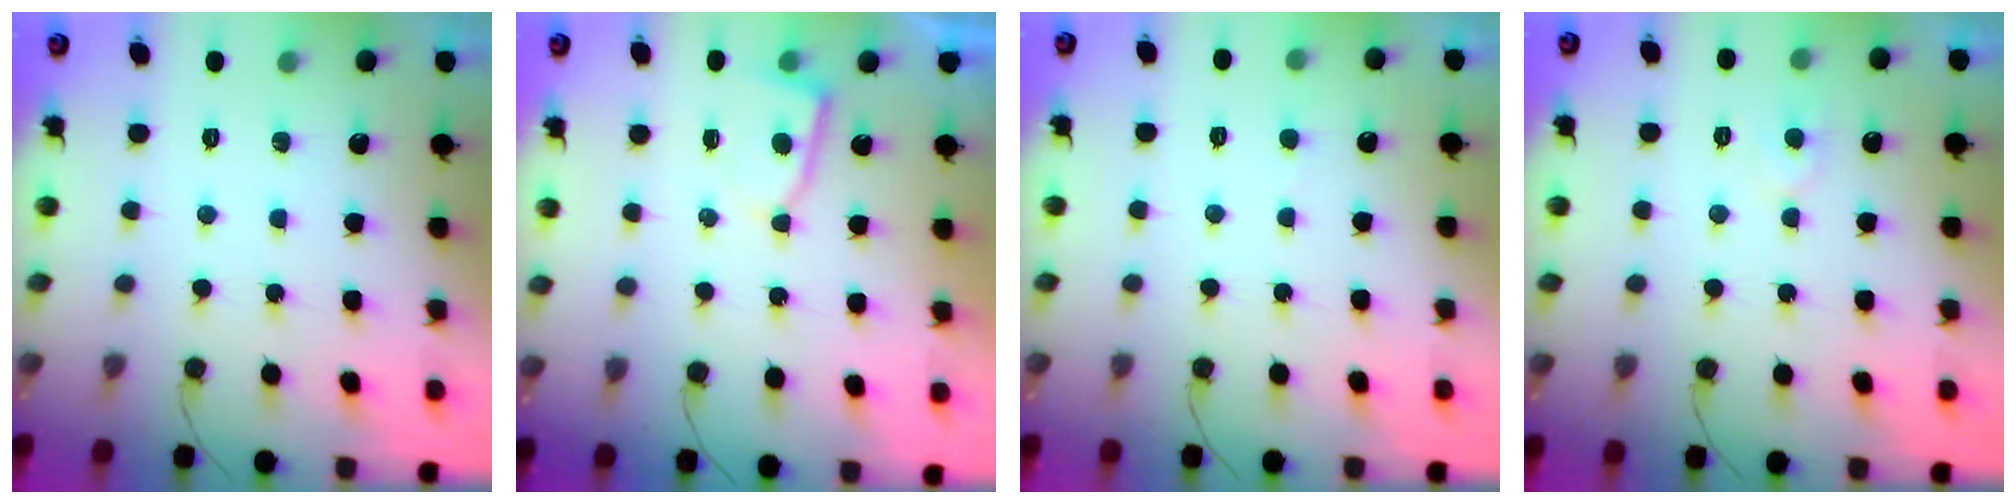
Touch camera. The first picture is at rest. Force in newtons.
{"total": 4.7, "press": 4.7, "slide": 0.5}
{"total": 1.7, "press": 1.7, "slide": 0.1}
{"total": 5.1, "press": 5.1, "slide": 0.4}